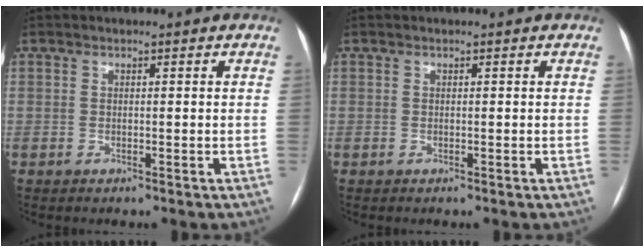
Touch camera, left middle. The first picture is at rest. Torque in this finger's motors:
{"motor_torque": [-0.01, 0.01, 0.00, 0.00]}